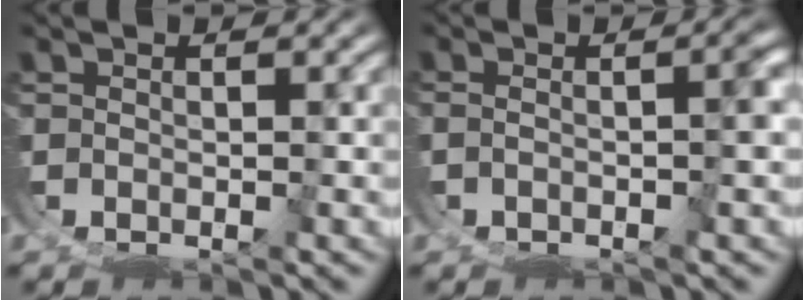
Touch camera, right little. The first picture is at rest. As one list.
[{"total": 2.9, "force": [-0.6, 0.8, 2.7], "torque": [-0.028, 0.000, -0.008]}]